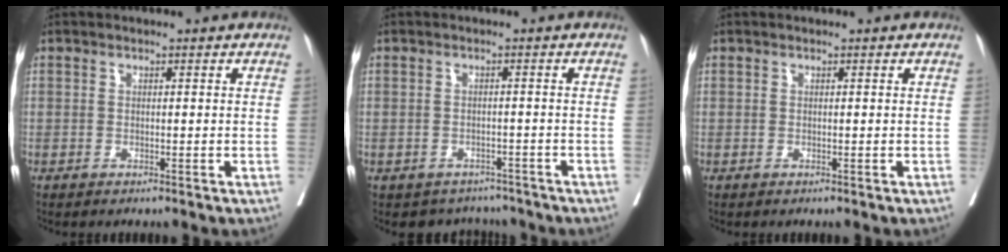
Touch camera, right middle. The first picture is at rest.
{"total": 4.8, "force": [-4.2, 2.4, -0.2], "torque": [0.012, 0.016, -0.052]}
{"total": 0.0}